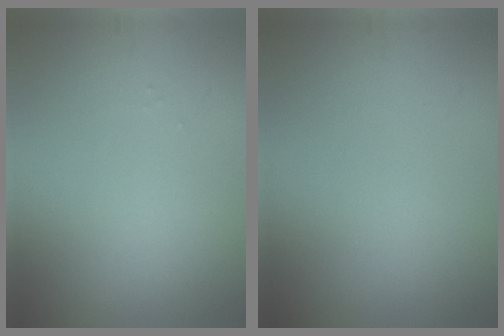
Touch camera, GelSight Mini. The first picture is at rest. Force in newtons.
{"total": 0.0}